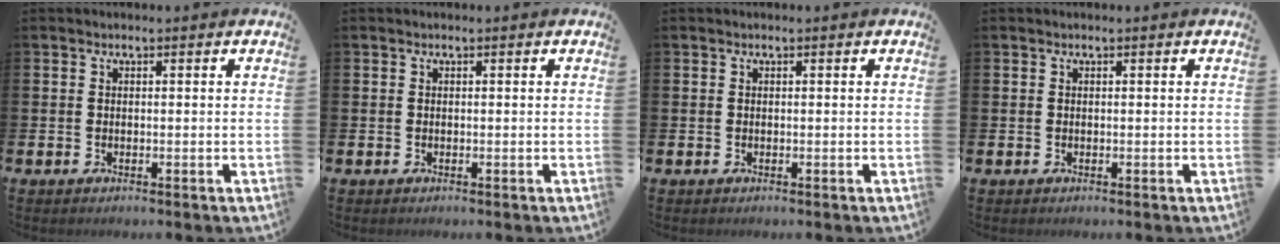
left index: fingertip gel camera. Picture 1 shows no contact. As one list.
[{"total": 0.0}, {"total": 0.0}, {"total": 0.0}]